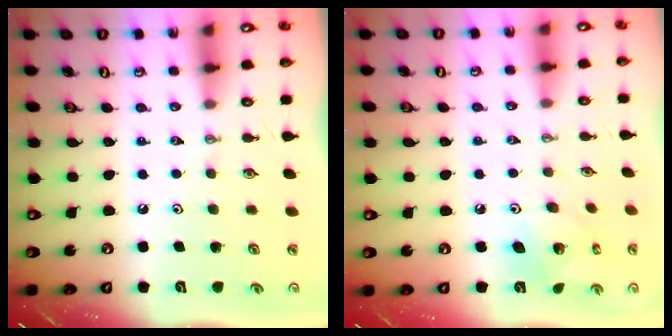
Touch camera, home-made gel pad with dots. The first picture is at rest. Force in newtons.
{"total": 7.5, "press": 7.5, "slide": 0.1}